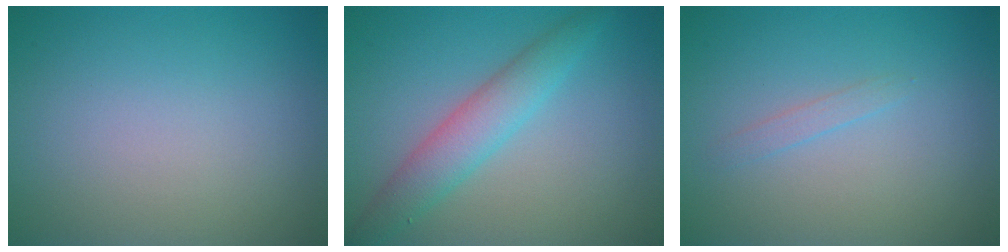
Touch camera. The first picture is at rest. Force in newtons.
{"total": 3.8, "press": 3.8, "slide": 0.1}
{"total": 0.8, "press": 0.8, "slide": 0.1}